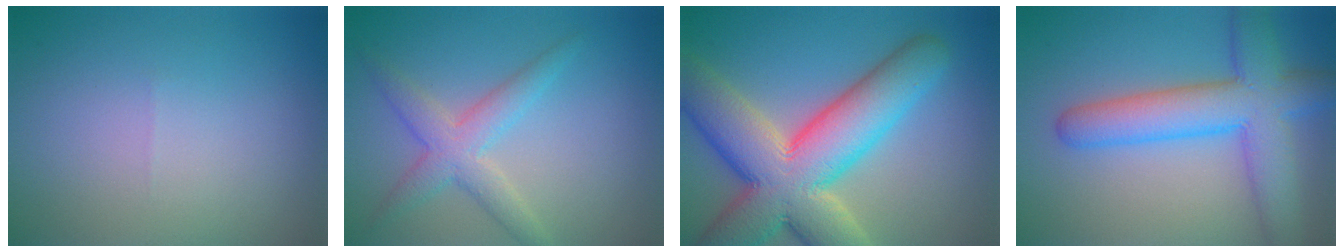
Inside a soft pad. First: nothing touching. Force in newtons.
{"total": 3.5, "press": 3.5, "slide": 0.1}
{"total": 12.9, "press": 12.9, "slide": 0.8}
{"total": 7.7, "press": 7.7, "slide": 0.3}